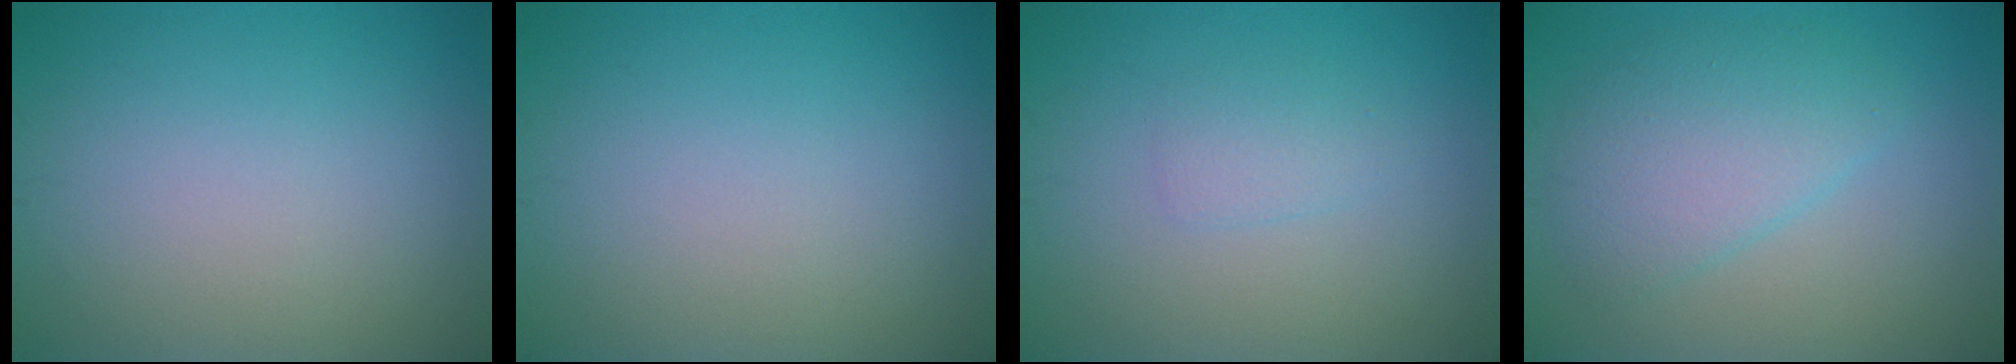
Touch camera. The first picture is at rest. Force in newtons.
{"total": 0.0}
{"total": 1.4, "press": 1.4, "slide": 0.1}
{"total": 4.0, "press": 4.0, "slide": 0.2}